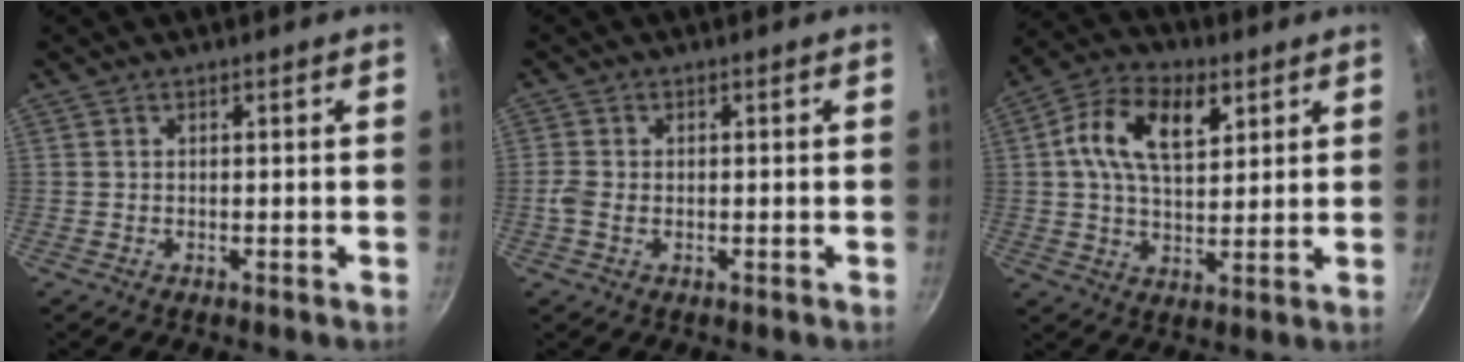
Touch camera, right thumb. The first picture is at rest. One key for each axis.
{"total": 2.3, "fx": -0.4, "fy": 1.6, "fz": 1.6, "tx": -0.041, "ty": 0.003, "tz": -0.014}
{"total": 12.9, "fx": 4.2, "fy": 7.5, "fz": 9.7, "tx": -0.157, "ty": 0.001, "tz": 0.062}